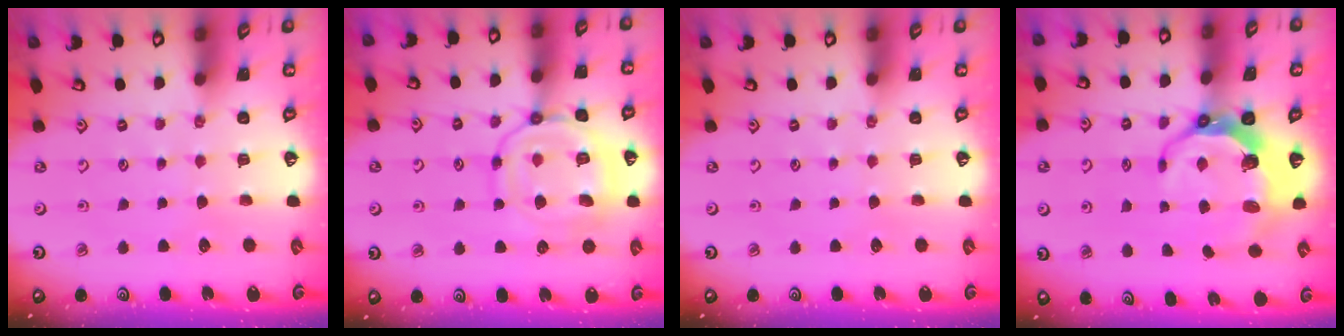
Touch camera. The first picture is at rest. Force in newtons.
{"total": 13.7, "press": 13.7, "slide": 1.2}
{"total": 0.0}
{"total": 8.1, "press": 6.8, "slide": 4.5}